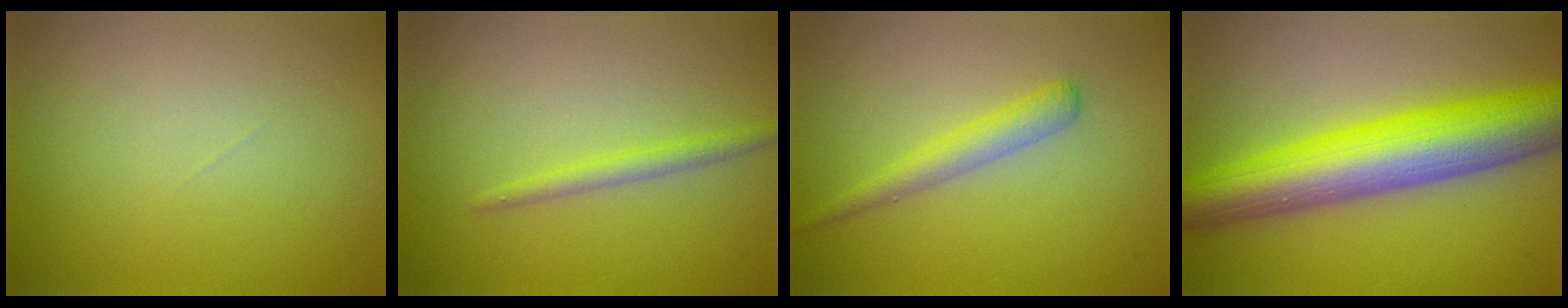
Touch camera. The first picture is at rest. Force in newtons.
{"total": 1.6, "press": 1.6, "slide": 0.1}
{"total": 2.3, "press": 2.3, "slide": 0.1}
{"total": 10.9, "press": 10.9, "slide": 0.1}